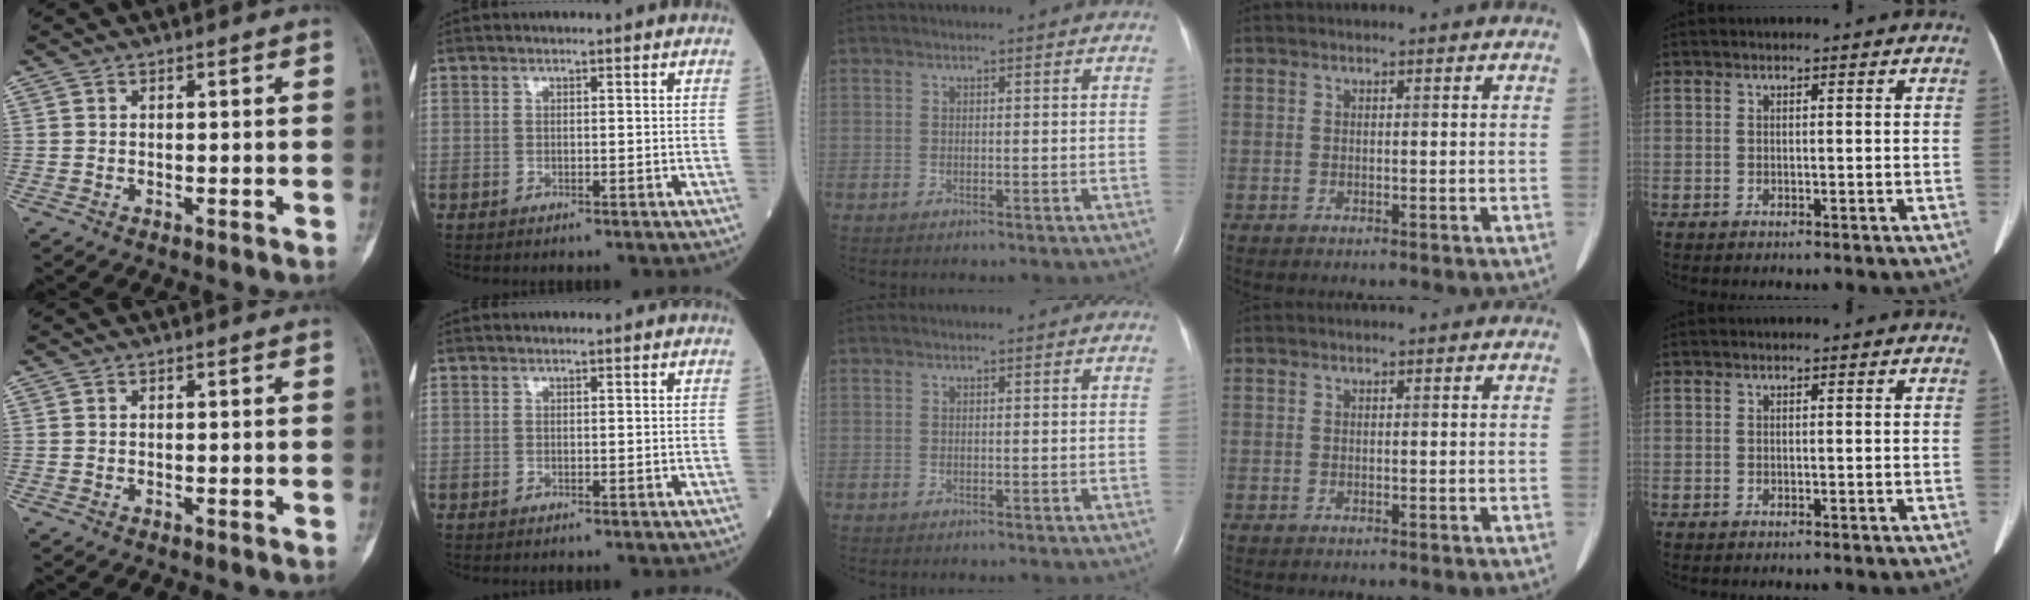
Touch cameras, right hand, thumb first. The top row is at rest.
{}